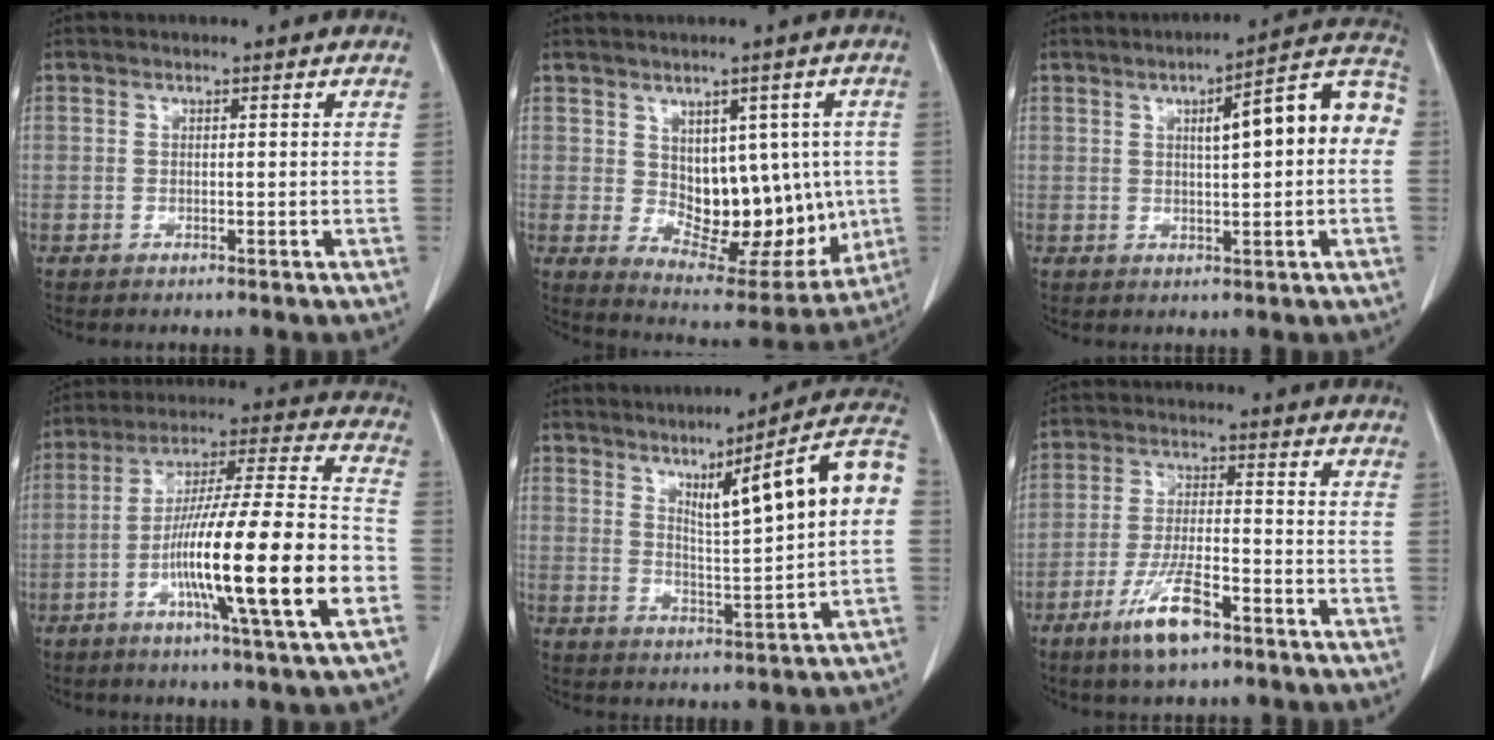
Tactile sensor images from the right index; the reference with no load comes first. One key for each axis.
{"total": 13.2, "fx": 0.3, "fy": 7.7, "fz": 10.8, "tx": -0.128, "ty": 0.010, "tz": 0.036}
{"total": 11.3, "fx": 1.5, "fy": 1.9, "fz": 11.1, "tx": -0.146, "ty": 0.036, "tz": 0.014}
{"total": 21.3, "fx": -6.5, "fy": 0.3, "fz": 20.3, "tx": -0.330, "ty": -0.010, "tz": -0.110}
{"total": 13.5, "fx": 3.4, "fy": 0.0, "fz": 13.1, "tx": -0.189, "ty": 0.011, "tz": 0.052}
{"total": 8.8, "fx": -5.3, "fy": 1.8, "fz": 6.8, "tx": -0.132, "ty": -0.013, "tz": -0.094}